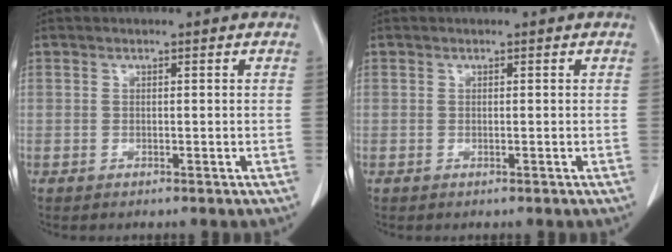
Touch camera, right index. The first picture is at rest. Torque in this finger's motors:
{"motor_torque": [0.00, 0.00, 0.00, 0.00]}